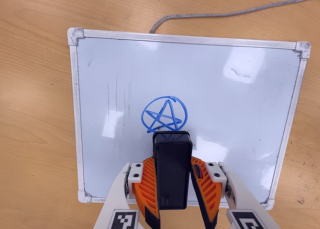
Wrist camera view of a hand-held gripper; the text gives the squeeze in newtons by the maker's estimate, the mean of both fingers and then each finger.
{"total": 5.8, "left": 4.9, "right": 6.7}